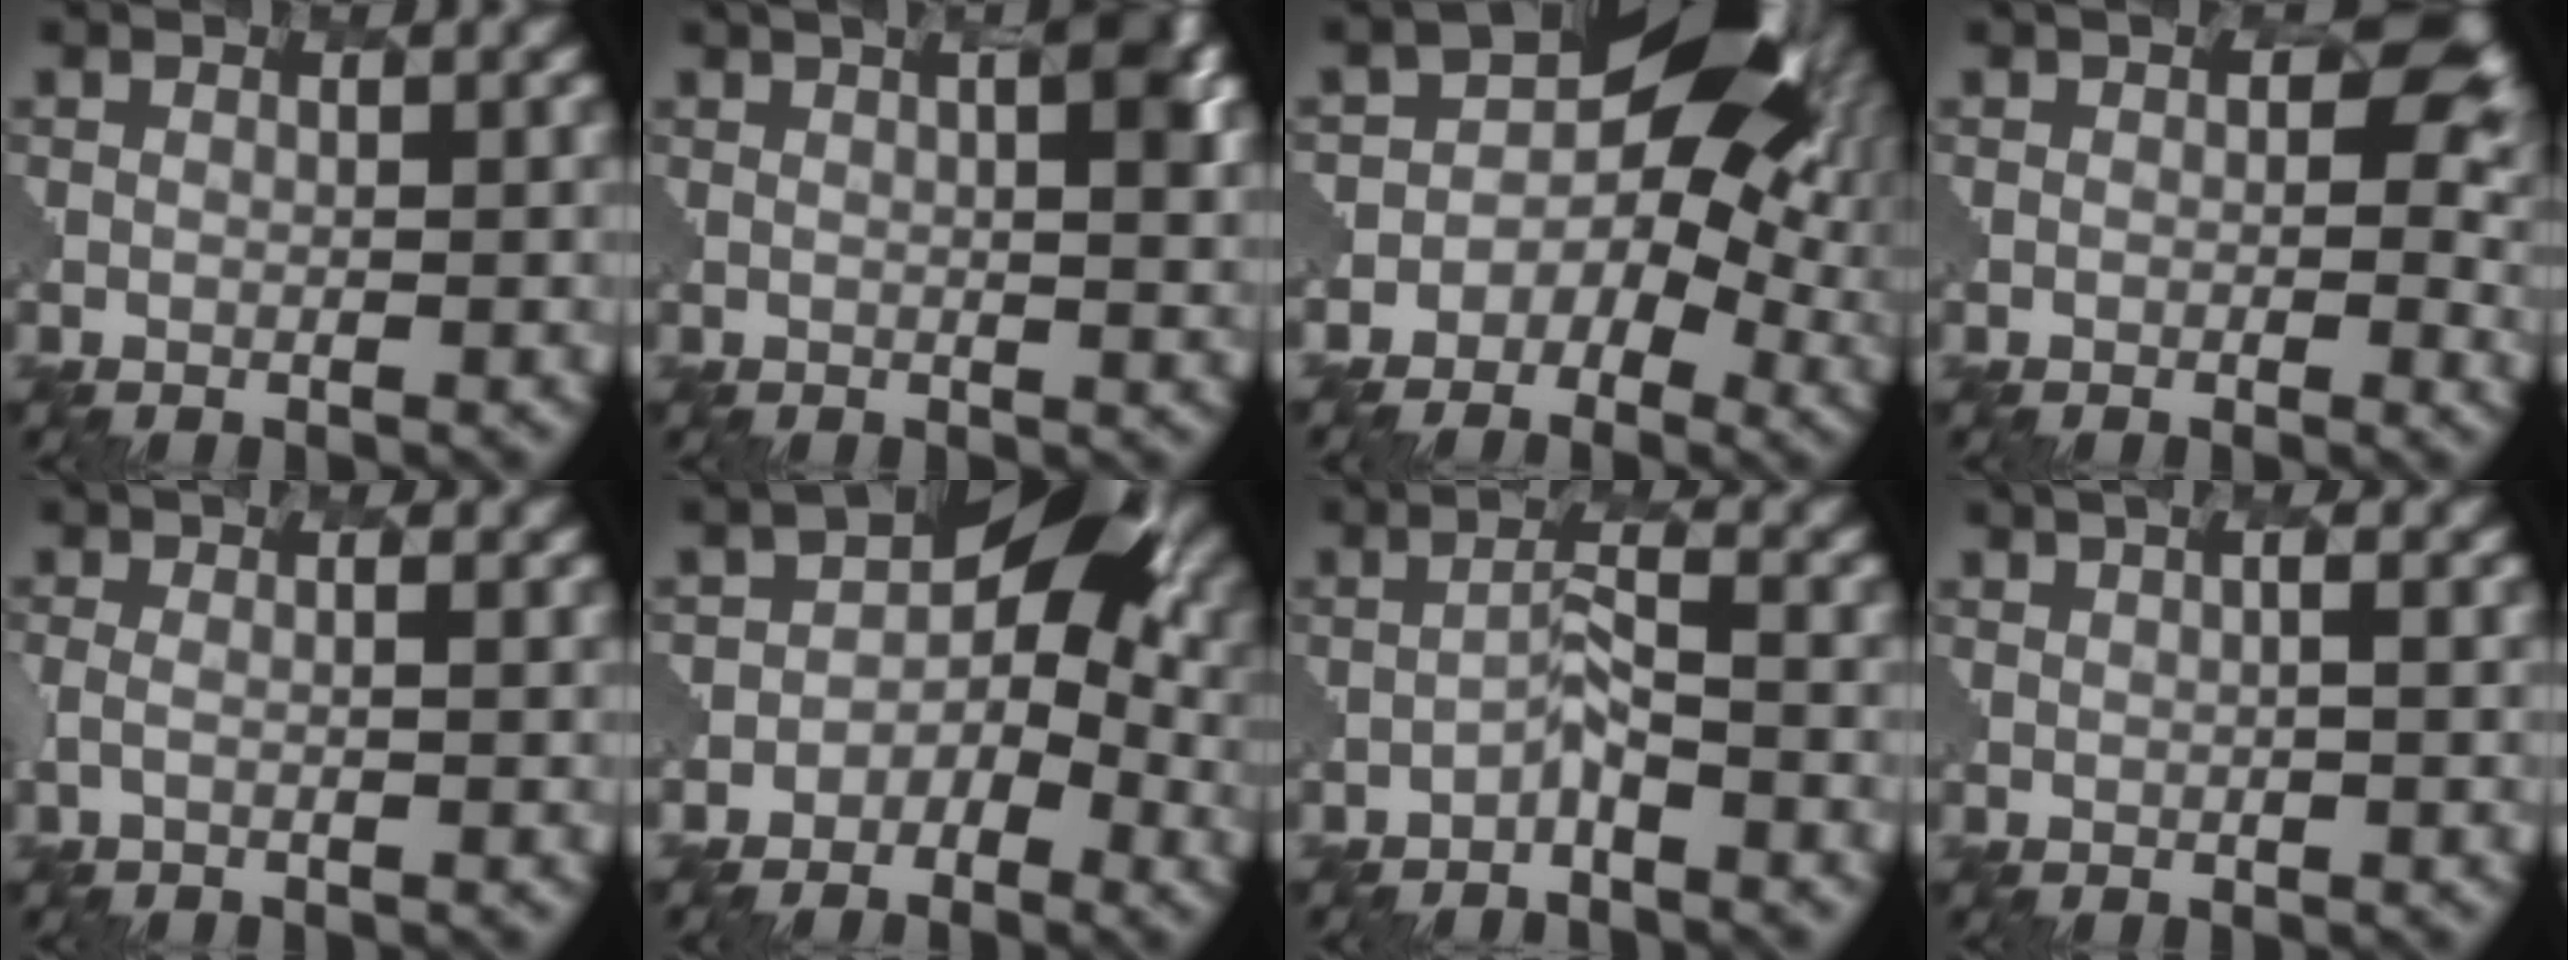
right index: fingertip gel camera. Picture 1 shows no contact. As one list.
[{"total": 4.3, "force": [3.0, 1.4, 2.7], "torque": [-0.003, 0.041, -0.006]}, {"total": 6.3, "force": [-0.6, 5.7, 2.4], "torque": [0.000, 0.021, -0.055]}, {"total": 3.1, "force": [1.5, 2.2, 1.7], "torque": [-0.033, 0.011, -0.006]}, {"total": 1.8, "force": [0.4, 0.8, 1.5], "torque": [-0.015, 0.015, -0.014]}, {"total": 3.0, "force": [-0.6, 3.0, 0.3], "torque": [0.012, 0.022, -0.049]}, {"total": 1.5, "force": [-1.3, -0.3, -0.6], "torque": [-0.030, 0.014, -0.051]}, {"total": 3.9, "force": [1.5, 1.9, 3.1], "torque": [-0.016, 0.033, -0.012]}]